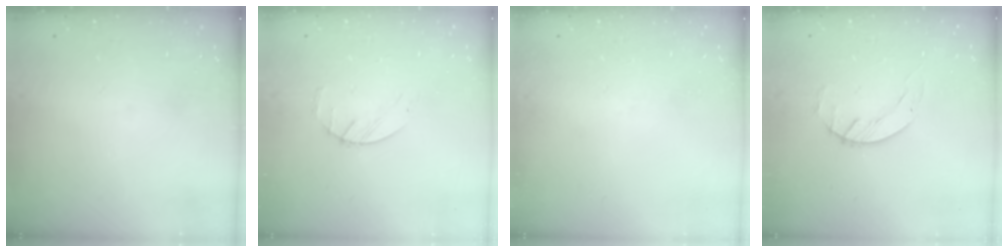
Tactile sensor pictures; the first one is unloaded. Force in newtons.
{"total": 2.4, "press": 2.3, "slide": 0.3}
{"total": 0.0}
{"total": 1.7, "press": 1.7, "slide": 0.3}